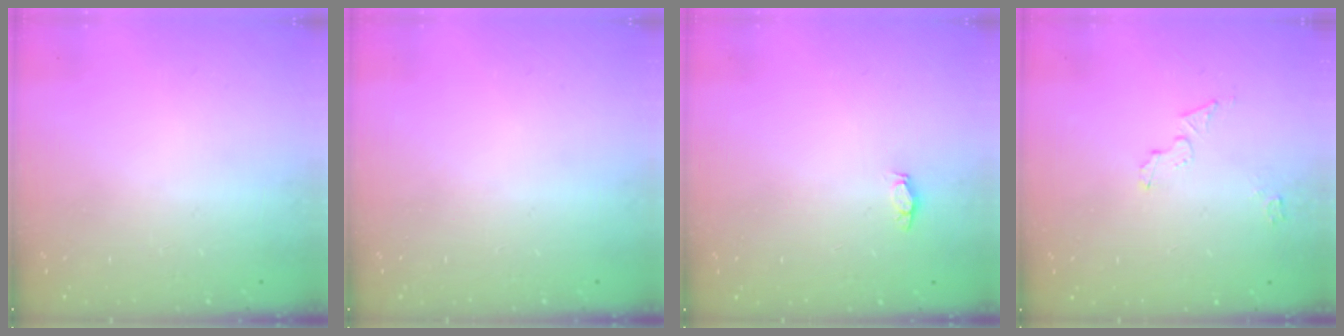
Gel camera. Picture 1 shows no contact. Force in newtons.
{"total": 0.0}
{"total": 2.9, "press": 2.7, "slide": 1.1}
{"total": 4.4, "press": 4.4, "slide": 0.1}